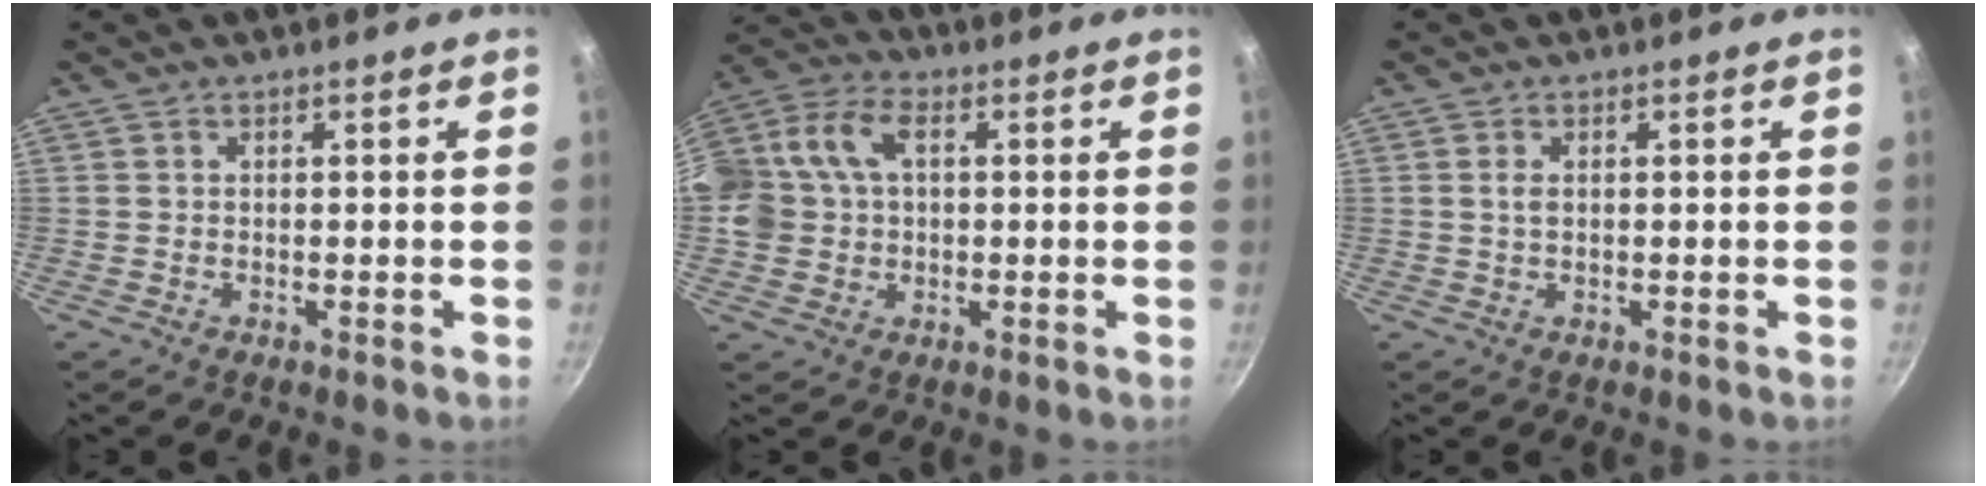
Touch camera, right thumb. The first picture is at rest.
{"total": 15.2, "force": [2.0, 11.2, 10.0], "torque": [-0.210, 0.036, 0.023]}
{"total": 1.6, "force": [0.4, 0.9, 1.3], "torque": [-0.024, 0.001, 0.006]}